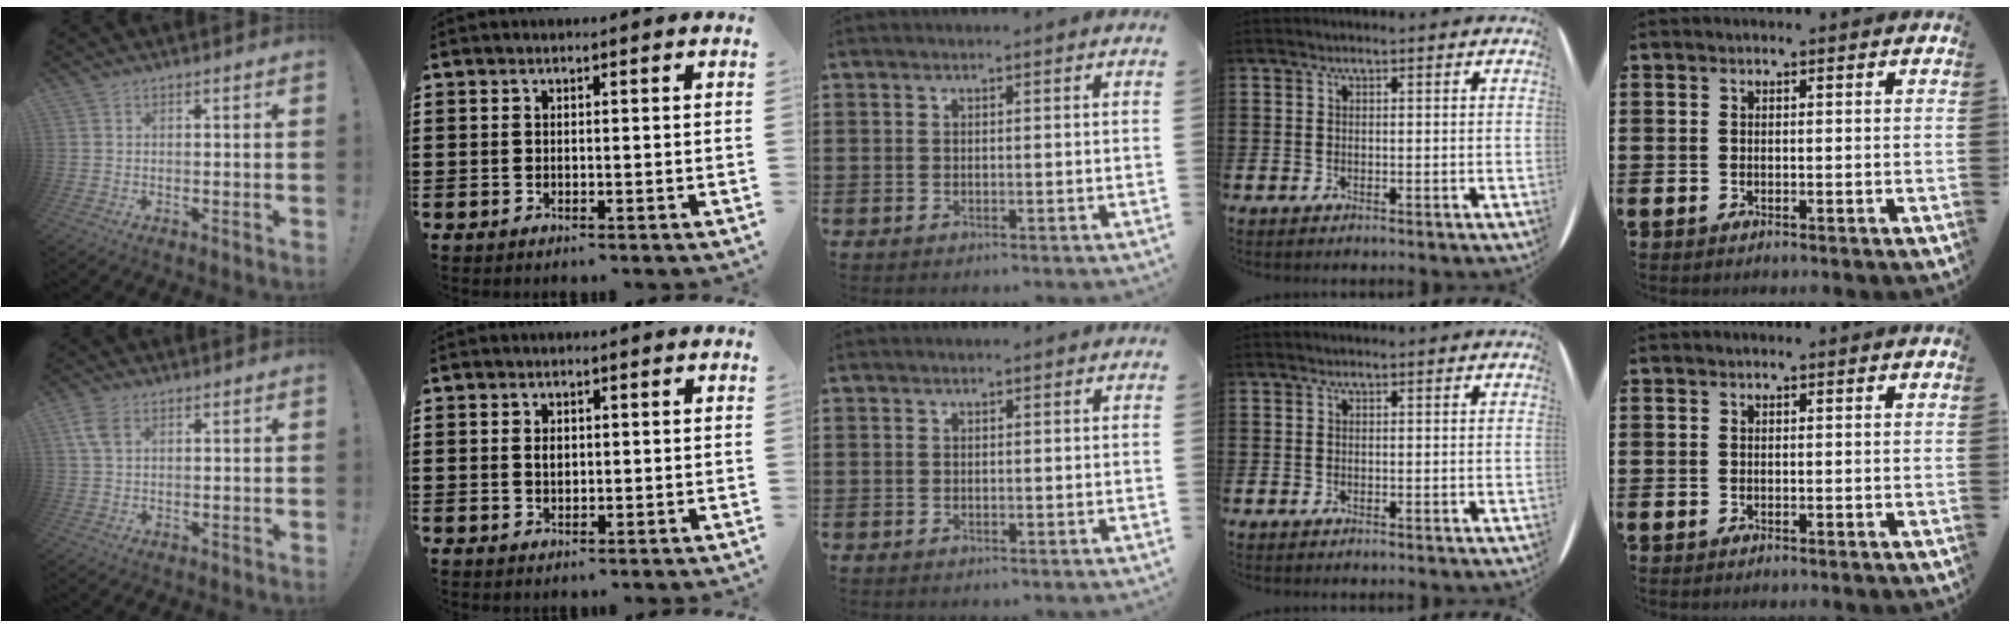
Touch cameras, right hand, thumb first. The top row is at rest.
{"thumb": {"total": 4.7, "force": [1.8, 2.8, 3.3], "torque": [-0.067, 0.006, 0.036]}, "index": {"total": 1.6, "force": [0.3, 1.0, 1.2], "torque": [-0.027, 0.006, 0.005]}}